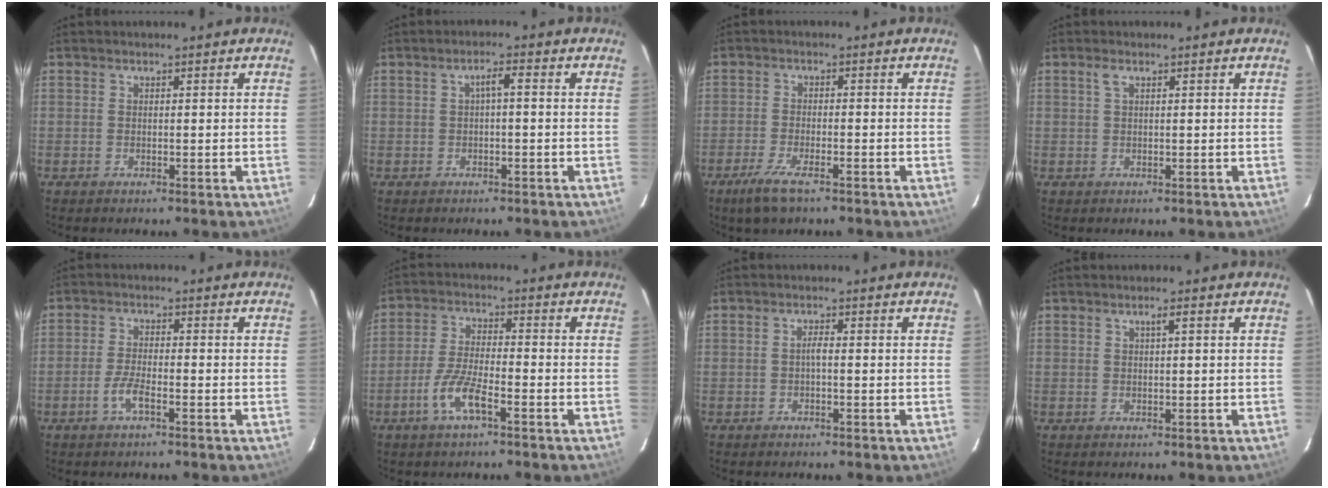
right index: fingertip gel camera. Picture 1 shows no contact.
{"total": 2.0, "force": [-0.1, 0.3, 2.0], "torque": [-0.038, 0.010, 0.000]}
{"total": 6.2, "force": [-4.2, 1.7, 4.1], "torque": [-0.106, -0.013, -0.080]}
{"total": 1.2, "force": [0.6, 0.4, 0.9], "torque": [-0.021, 0.005, 0.011]}
{"total": 3.7, "force": [-2.1, 0.8, 2.9], "torque": [-0.068, -0.001, -0.044]}
{"total": 7.0, "force": [-3.9, 1.5, 5.6], "torque": [-0.123, -0.002, -0.078]}
{"total": 1.1, "force": [-0.4, 0.1, 1.0], "torque": [-0.019, 0.006, -0.008]}
{"total": 1.1, "force": [0.4, -0.1, 1.0], "torque": [-0.018, 0.005, 0.008]}